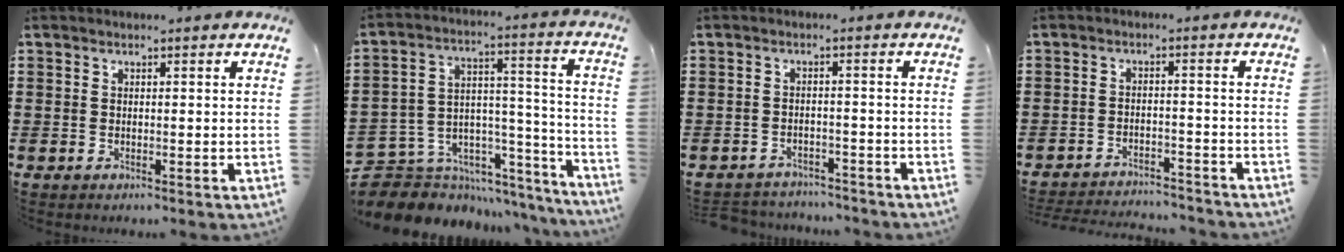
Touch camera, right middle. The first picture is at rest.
{"total": 5.2, "force": [-3.9, 3.5, 0.0], "torque": [-0.021, -0.020, -0.070]}
{"total": 2.7, "force": [-2.7, 0.5, -0.2], "torque": [-0.006, -0.004, -0.058]}
{"total": 3.5, "force": [-3.5, 0.2, 0.1], "torque": [-0.007, 0.000, -0.073]}